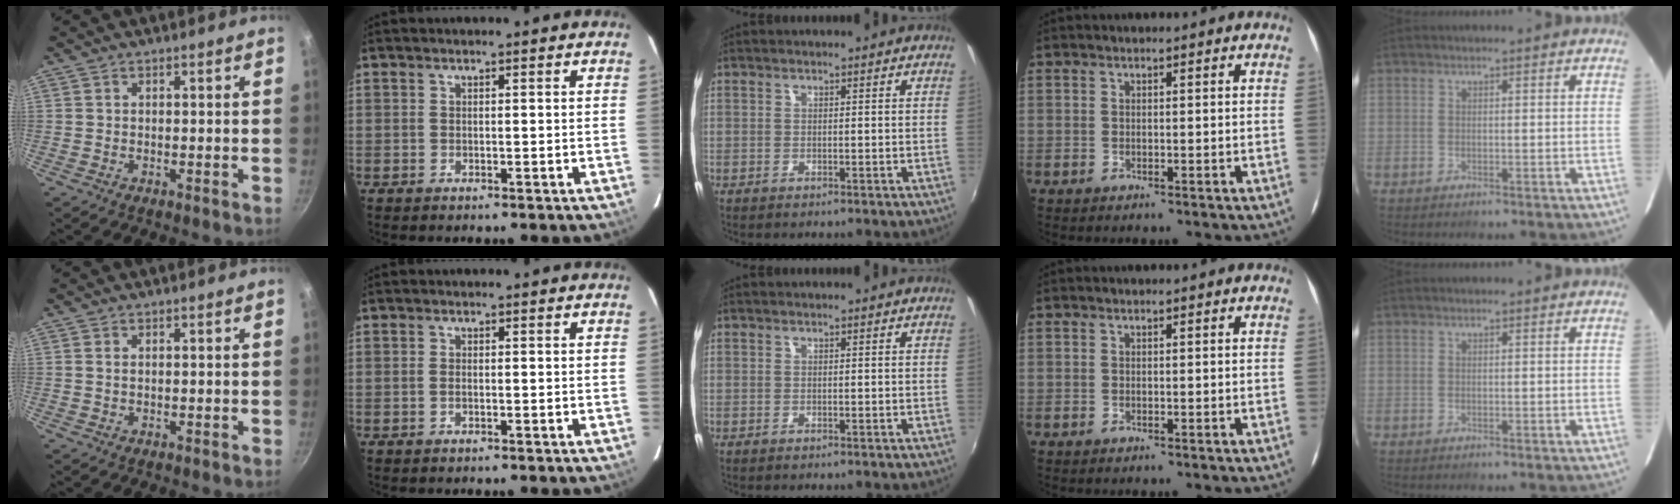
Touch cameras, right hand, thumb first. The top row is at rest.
{"thumb": {"total": 0.8, "force": [0.2, 0.5, 0.6], "torque": [-0.011, 0.001, 0.004]}, "index": {"total": 0.8, "force": [-0.2, 0.4, 0.6], "torque": [-0.015, 0.000, -0.005]}}